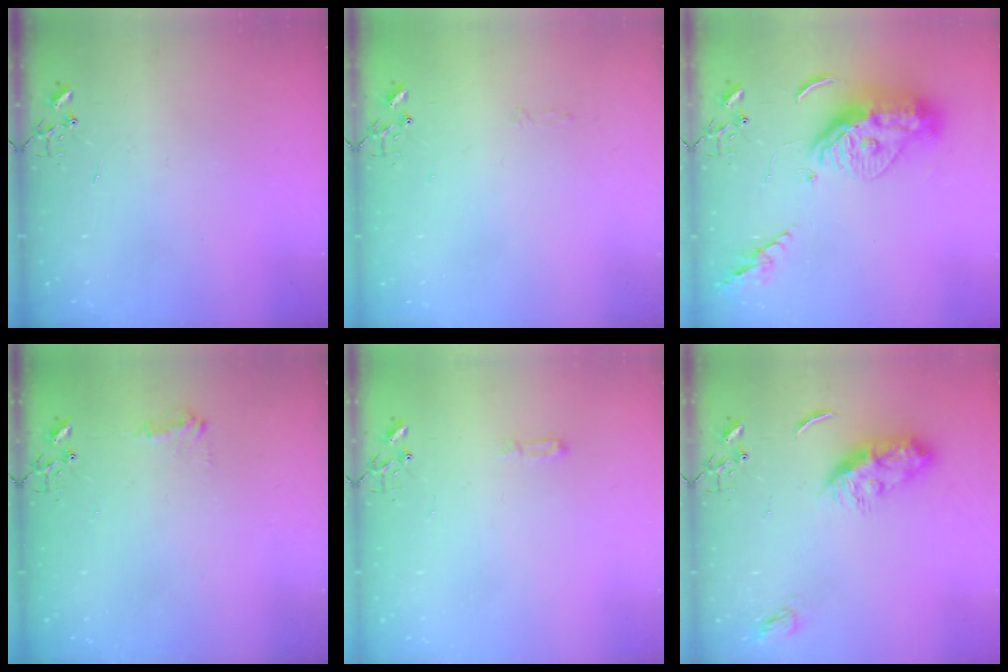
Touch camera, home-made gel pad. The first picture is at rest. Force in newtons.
{"total": 2.8, "press": 2.8, "slide": 0.4}
{"total": 14.7, "press": 14.6, "slide": 1.6}
{"total": 7.9, "press": 7.9, "slide": 0.6}
{"total": 4.0, "press": 3.9, "slide": 0.5}
{"total": 10.6, "press": 10.5, "slide": 0.7}